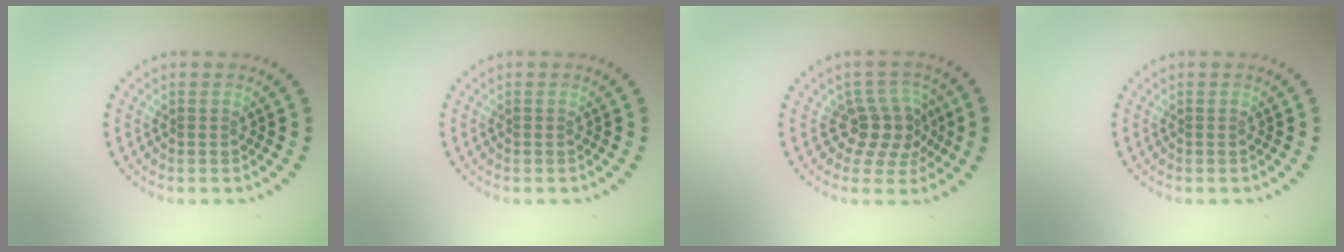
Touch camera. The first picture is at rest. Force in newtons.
{"total": 0.0}
{"total": 3.5, "press": 2.8, "slide": 2.0}
{"total": 0.0}